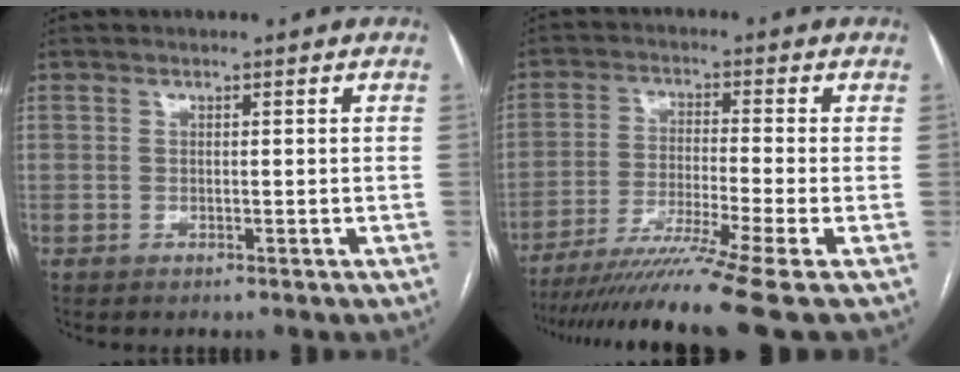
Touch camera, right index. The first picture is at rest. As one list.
[{"total": 12.8, "force": [-10.0, -3.4, 7.2], "torque": [-0.112, -0.037, -0.165]}]